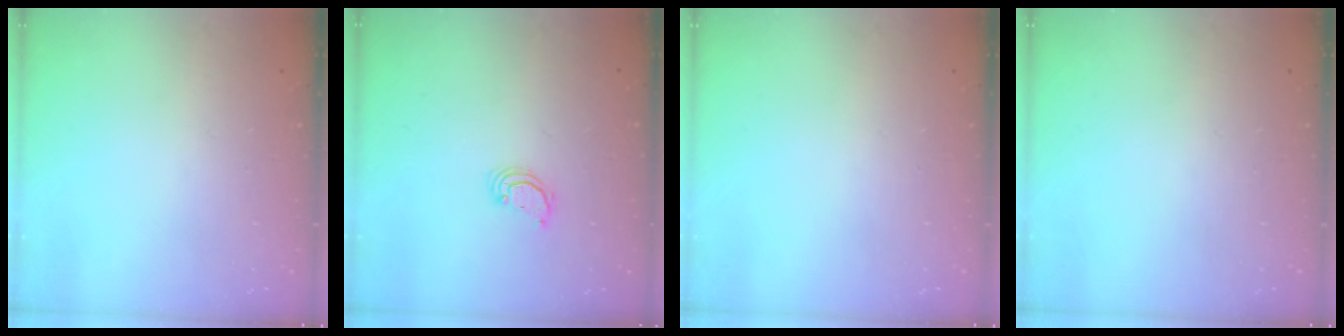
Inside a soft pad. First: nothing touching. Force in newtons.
{"total": 2.6, "press": 2.6, "slide": 0.2}
{"total": 0.0}
{"total": 0.0}